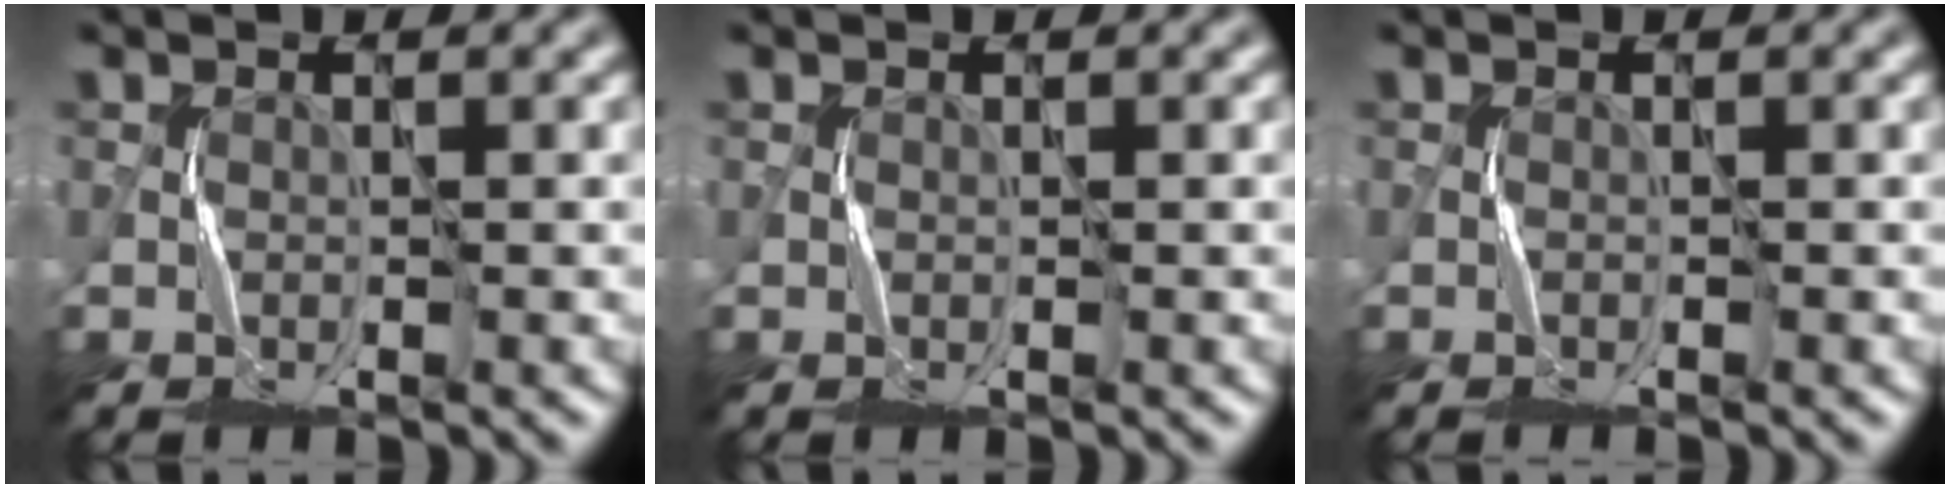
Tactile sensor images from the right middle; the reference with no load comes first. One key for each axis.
{"total": 0.0}
{"total": 0.0}